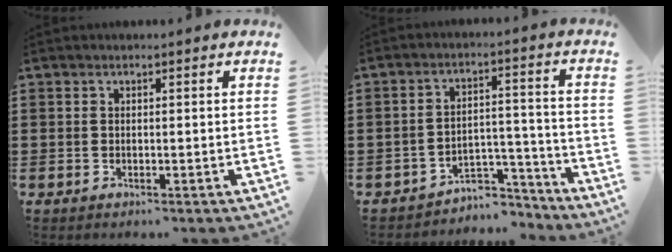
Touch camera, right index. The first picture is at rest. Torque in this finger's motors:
{"motor_torque": [-1.21, 0.93, -0.97, -0.21]}